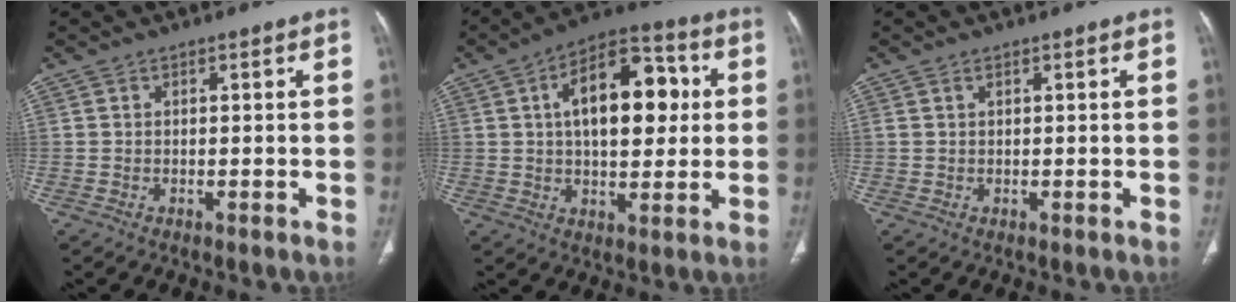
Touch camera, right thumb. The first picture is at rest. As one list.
[{"total": 16.9, "force": [3.2, 9.1, 13.9], "torque": [-0.182, 0.018, 0.044]}, {"total": 0.6, "force": [0.4, 0.3, 0.4], "torque": [-0.011, 0.006, 0.009]}]